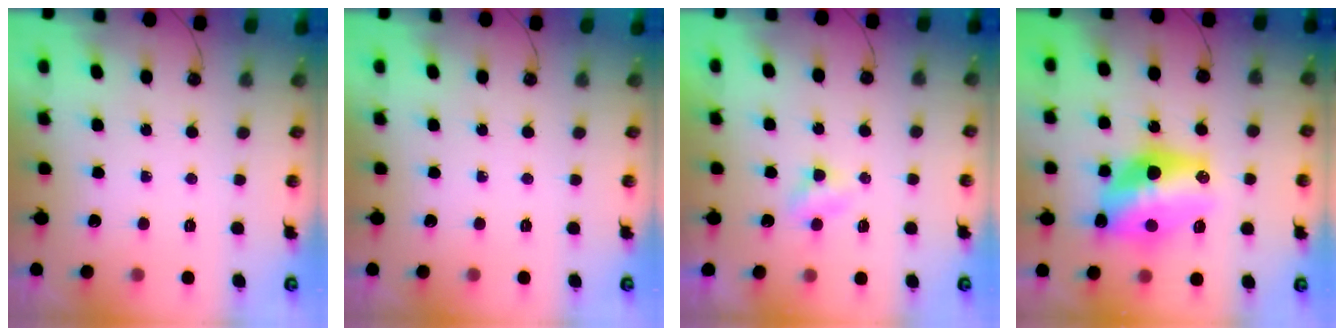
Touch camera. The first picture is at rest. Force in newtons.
{"total": 0.0}
{"total": 2.8, "press": 2.7, "slide": 0.4}
{"total": 15.4, "press": 15.3, "slide": 1.5}